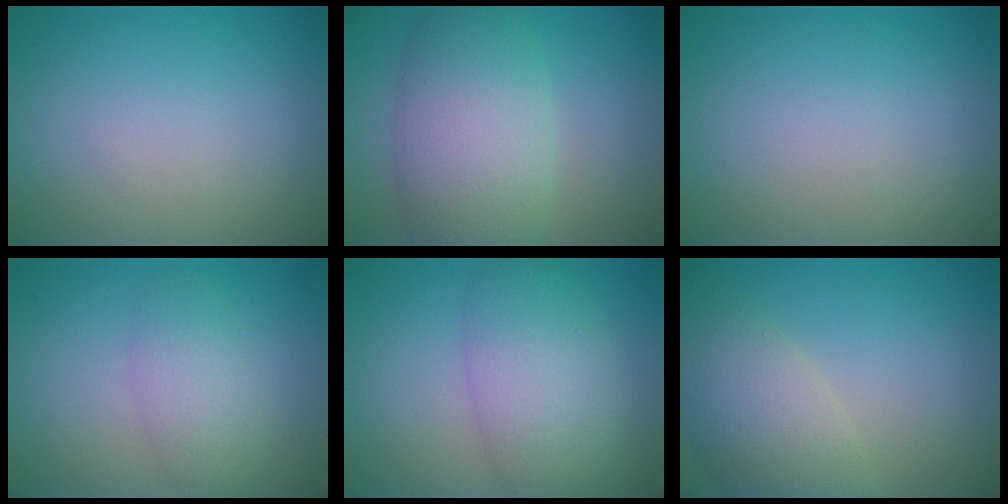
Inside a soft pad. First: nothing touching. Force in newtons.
{"total": 8.1, "press": 8.1, "slide": 0.3}
{"total": 0.0}
{"total": 3.2, "press": 3.2, "slide": 0.1}
{"total": 6.8, "press": 6.8, "slide": 0.2}
{"total": 6.1, "press": 6.1, "slide": 0.6}